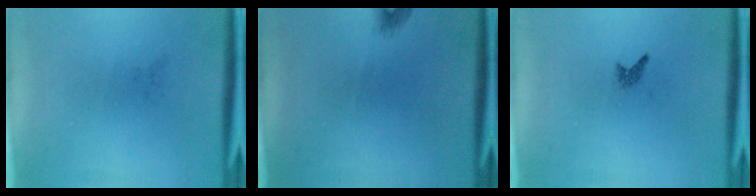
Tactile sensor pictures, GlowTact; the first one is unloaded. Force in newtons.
{"total": 0.9}
{"total": 0.7}